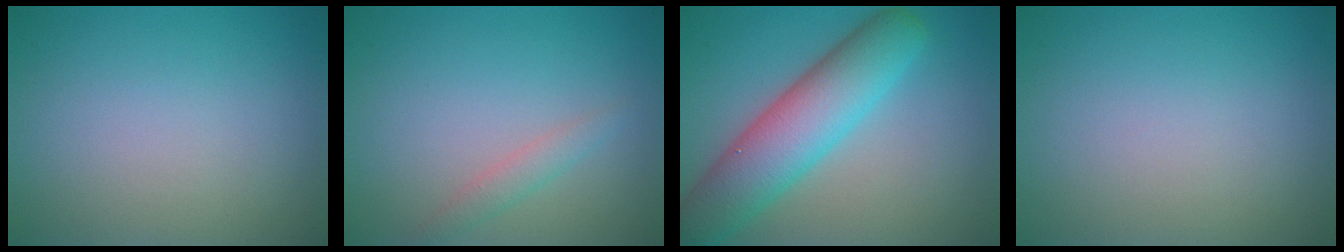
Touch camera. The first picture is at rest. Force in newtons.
{"total": 1.4, "press": 1.4, "slide": 0.1}
{"total": 8.1, "press": 8.1, "slide": 0.5}
{"total": 0.0}